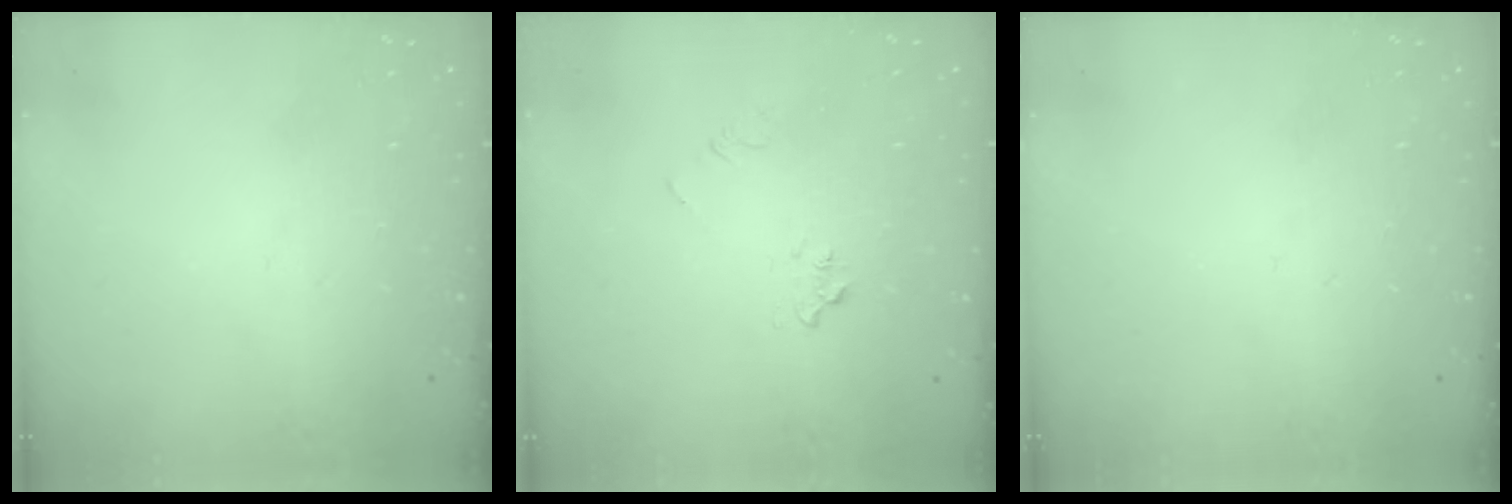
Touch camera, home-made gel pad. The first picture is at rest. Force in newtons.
{"total": 5.0, "press": 4.9, "slide": 0.6}
{"total": 0.0}